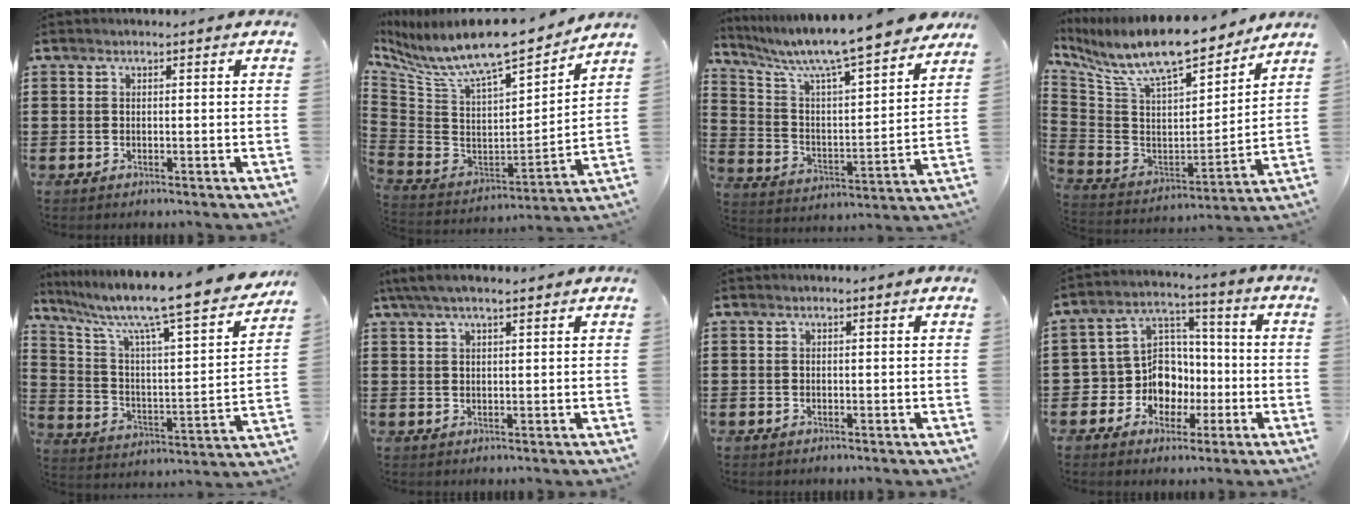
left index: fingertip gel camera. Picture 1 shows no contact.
{"total": 10.1, "force": [8.9, 1.1, 4.8], "torque": [-0.130, -0.071, 0.150]}
{"total": 8.8, "force": [7.9, 0.1, 3.8], "torque": [-0.108, -0.061, 0.129]}
{"total": 12.4, "force": [10.4, 2.7, 6.2], "torque": [-0.152, -0.067, 0.183]}
{"total": 10.5, "force": [8.7, 0.5, 6.0], "torque": [-0.144, -0.071, 0.134]}
{"total": 3.5, "force": [2.3, 0.8, 2.5], "torque": [-0.051, 0.007, 0.043]}
{"total": 0.0}
{"total": 9.1, "force": [-1.7, 8.5, 2.8], "torque": [-0.088, 0.006, -0.025]}